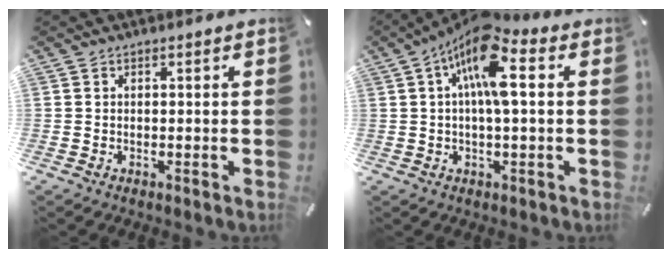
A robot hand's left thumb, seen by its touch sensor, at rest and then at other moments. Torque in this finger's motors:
{"motor_torque": [0.36, 1.45, 1.71, -0.59, 0.22]}